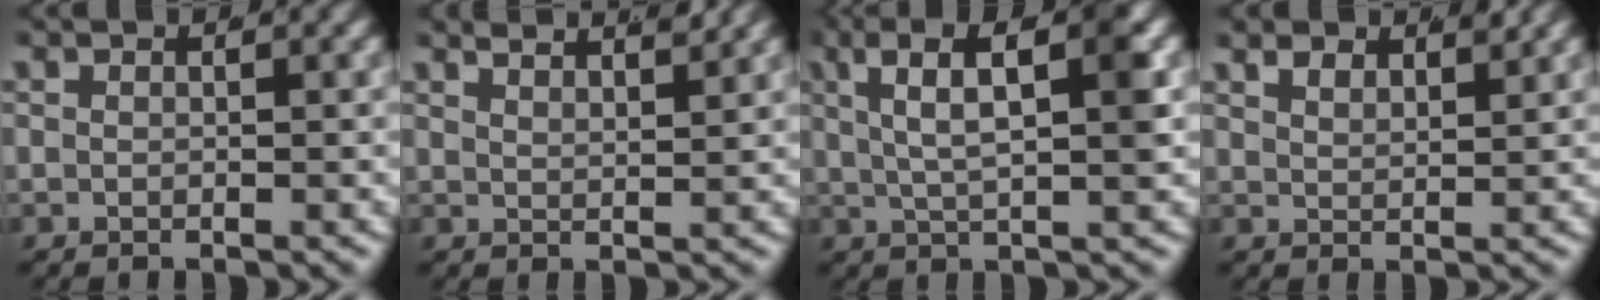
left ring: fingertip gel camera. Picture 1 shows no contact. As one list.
[{"total": 3.4, "force": [3.2, 0.0, 1.3], "torque": [-0.019, -0.008, 0.061]}, {"total": 6.5, "force": [2.0, 1.6, 6.0], "torque": [-0.089, 0.012, 0.032]}, {"total": 2.5, "force": [2.2, 0.3, 1.1], "torque": [-0.021, -0.010, 0.049]}]